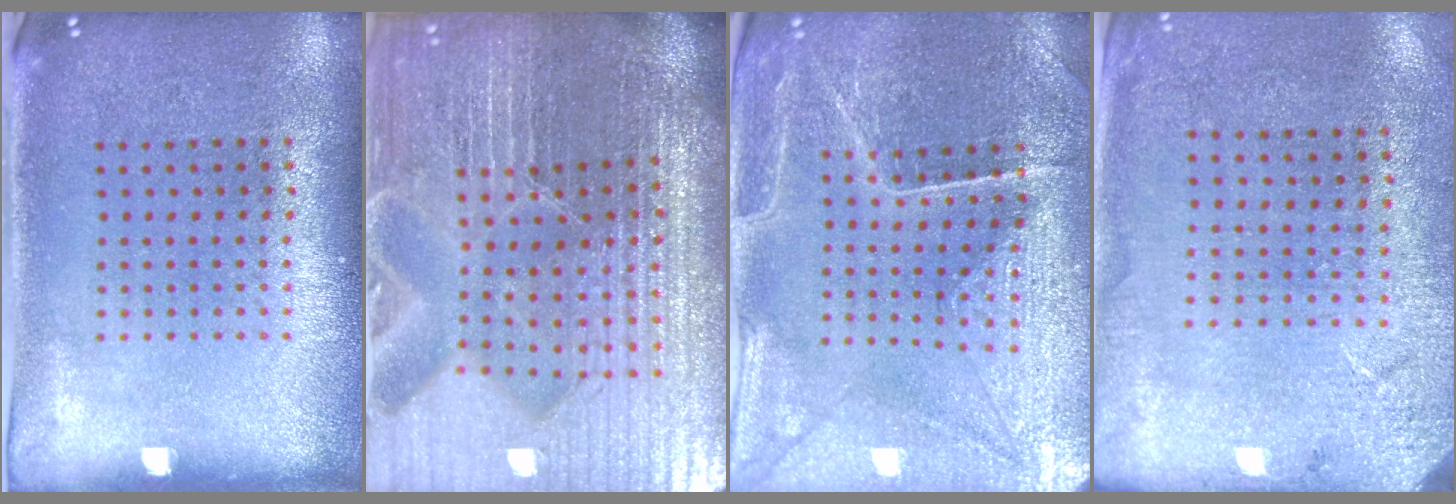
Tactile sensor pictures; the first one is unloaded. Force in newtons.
{"total": 6.5, "press": 5.8, "slide": 2.9}
{"total": 3.4, "press": 3.4, "slide": 0.4}
{"total": 2.6, "press": 2.5, "slide": 0.7}